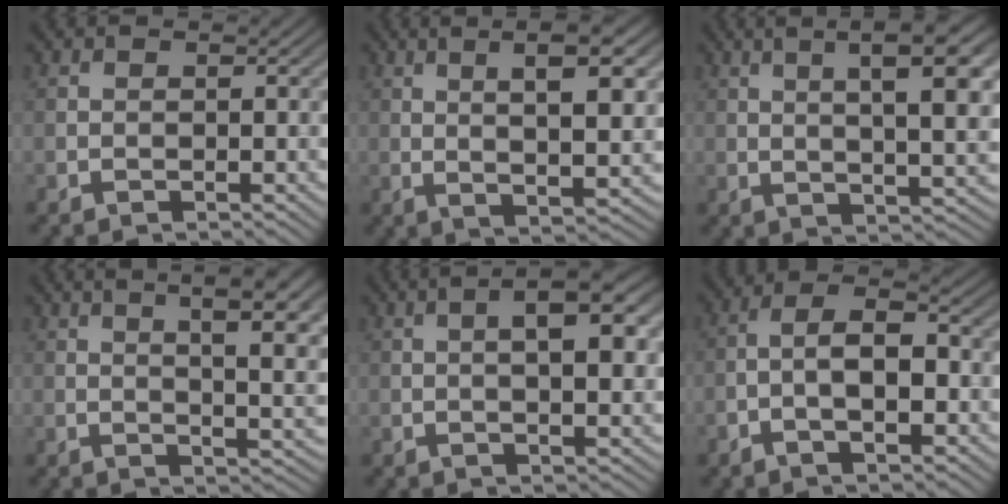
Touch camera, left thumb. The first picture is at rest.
{"total": 10.5, "force": [3.6, 2.8, 9.5], "torque": [-0.138, 0.010, 0.057]}
{"total": 11.5, "force": [4.1, 3.0, 10.4], "torque": [-0.137, 0.017, 0.062]}
{"total": 12.0, "force": [4.6, 3.6, 10.4], "torque": [-0.126, 0.024, 0.055]}
{"total": 7.4, "force": [1.2, 2.0, 7.0], "torque": [-0.105, 0.008, 0.018]}
{"total": 6.4, "force": [-1.7, 2.3, 5.7], "torque": [-0.107, 0.013, -0.037]}